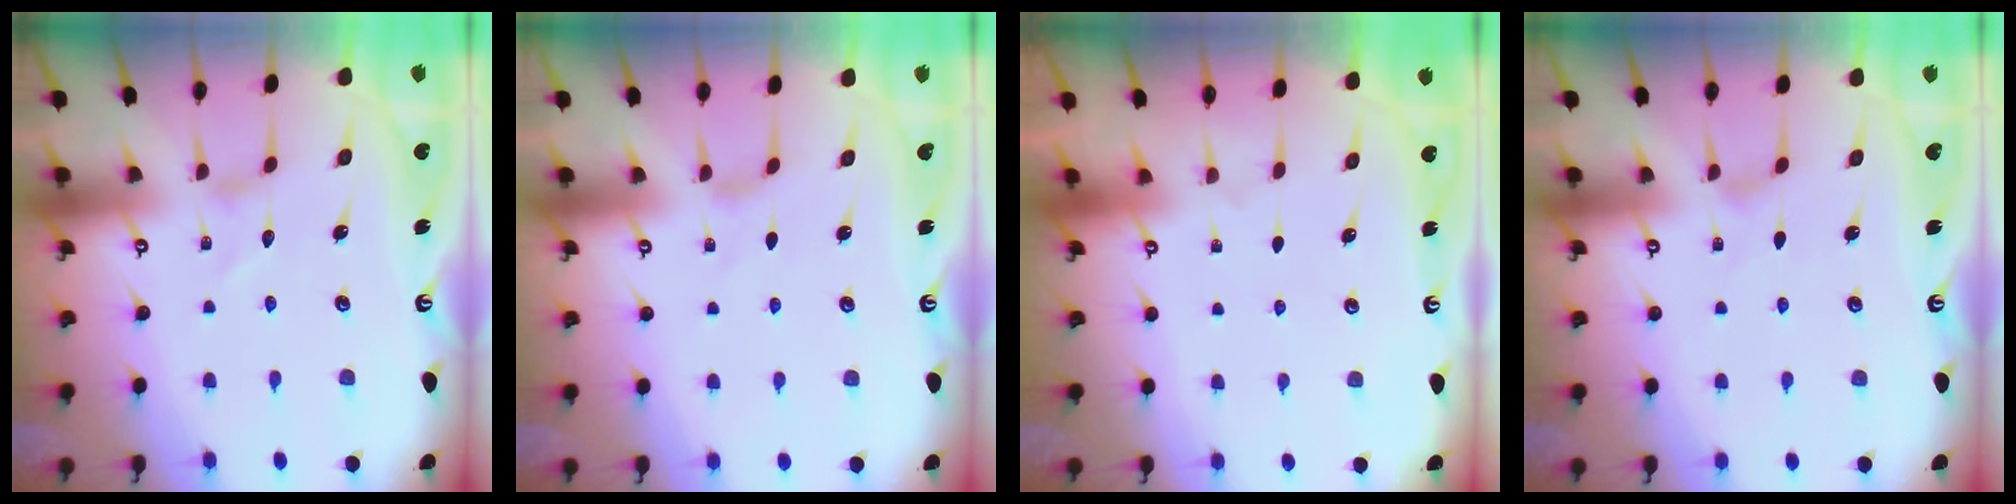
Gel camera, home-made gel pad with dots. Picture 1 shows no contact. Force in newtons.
{"total": 0.0}
{"total": 0.0}
{"total": 0.8, "press": 0.8, "slide": 0.2}